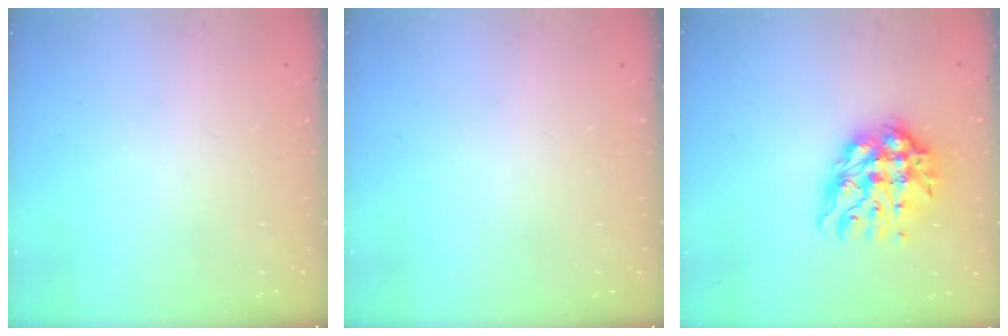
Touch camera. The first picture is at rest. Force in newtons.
{"total": 0.0}
{"total": 11.6, "press": 11.5, "slide": 1.5}